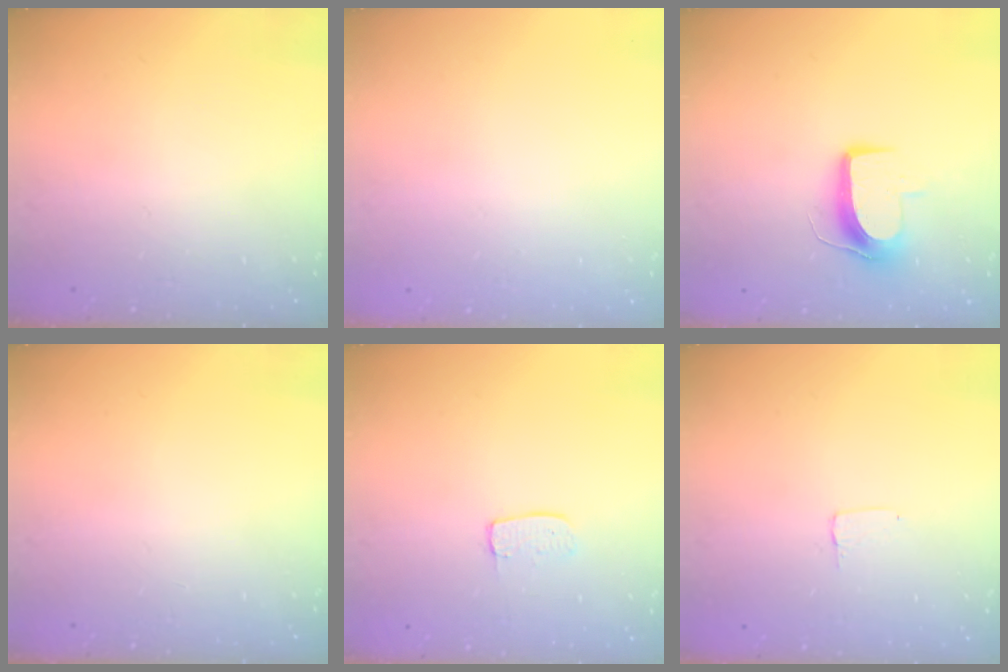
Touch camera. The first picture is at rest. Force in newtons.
{"total": 0.0}
{"total": 9.1, "press": 9.1, "slide": 0.1}
{"total": 0.0}
{"total": 5.0, "press": 5.0, "slide": 0.3}
{"total": 3.1, "press": 3.1, "slide": 0.2}